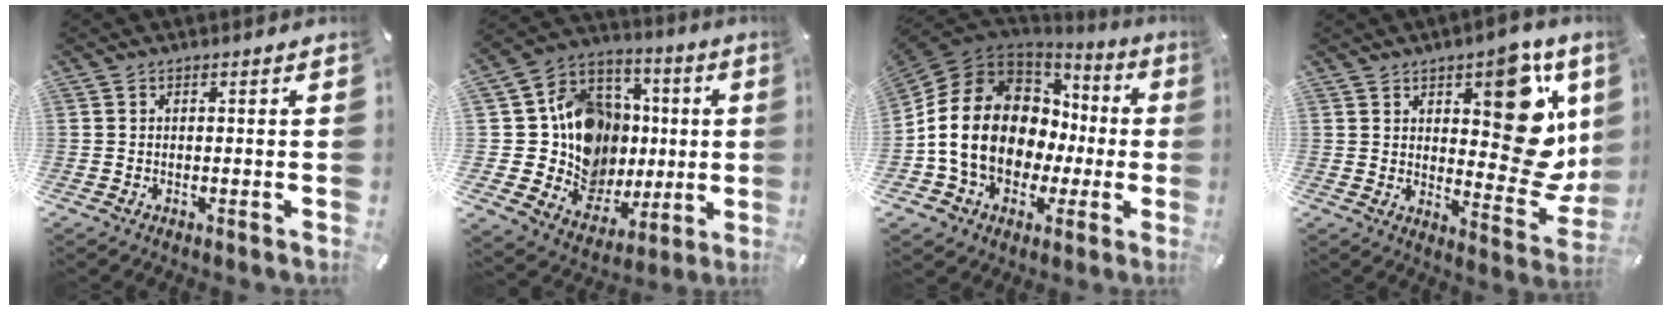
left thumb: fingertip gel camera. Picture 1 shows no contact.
{"total": 16.8, "force": [0.7, 15.2, 7.1], "torque": [-0.147, -0.021, 0.035]}
{"total": 16.7, "force": [-1.0, 13.5, 9.9], "torque": [-0.219, -0.003, -0.019]}
{"total": 19.6, "force": [6.4, 10.1, 15.5], "torque": [-0.166, -0.049, 0.106]}